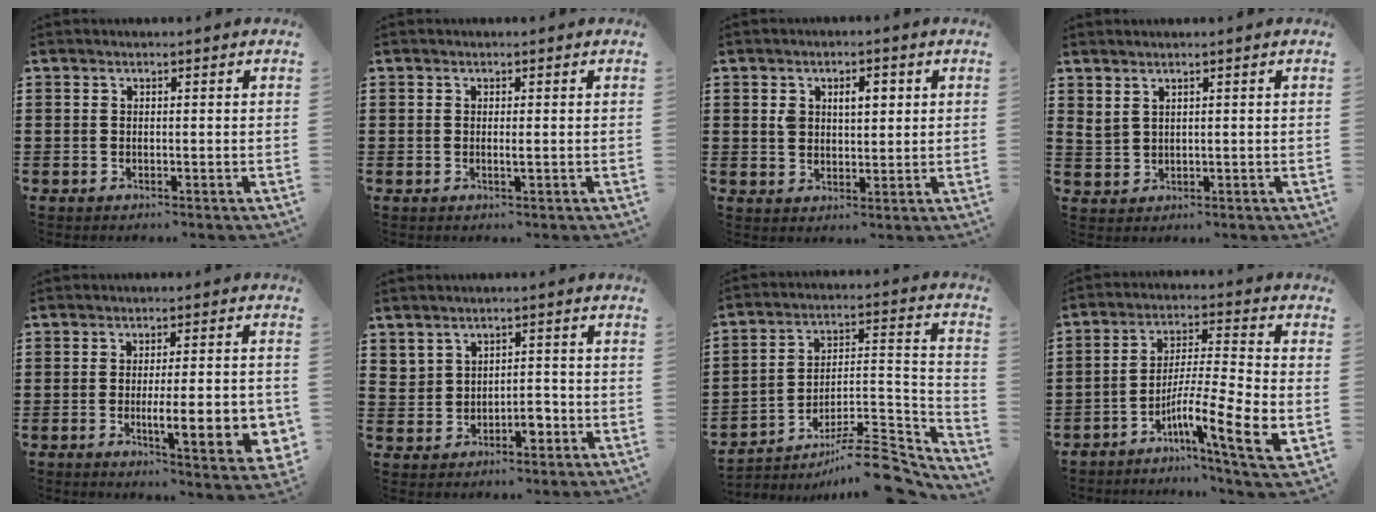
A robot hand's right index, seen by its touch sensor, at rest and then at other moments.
{"total": 0.8, "force": [-0.1, 0.0, 0.8], "torque": [-0.015, -0.004, -0.001]}
{"total": 4.0, "force": [1.2, 2.5, 2.9], "torque": [-0.049, 0.007, 0.014]}
{"total": 1.6, "force": [1.4, 0.7, 0.6], "torque": [-0.016, 0.001, 0.027]}
{"total": 9.5, "force": [-1.9, 2.2, 9.0], "torque": [-0.137, -0.011, -0.029]}
{"total": 3.0, "force": [-0.4, 2.2, 2.0], "torque": [-0.045, 0.006, -0.009]}
{"total": 9.3, "force": [-7.6, 2.0, 4.9], "torque": [-0.066, 0.023, -0.143]}
{"total": 10.8, "force": [-5.1, 0.9, 9.5], "torque": [-0.166, -0.009, -0.094]}